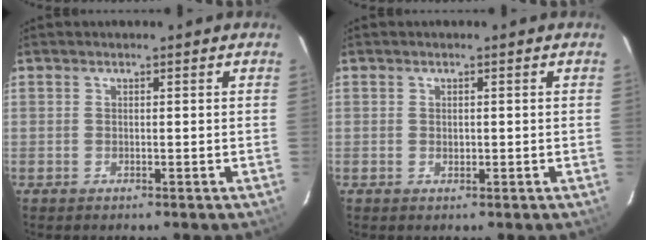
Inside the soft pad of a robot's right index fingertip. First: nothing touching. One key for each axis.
{"total": 0.8, "fx": 0.0, "fy": 0.7, "fz": 0.4, "tx": -0.003, "ty": 0.000, "tz": 0.002}